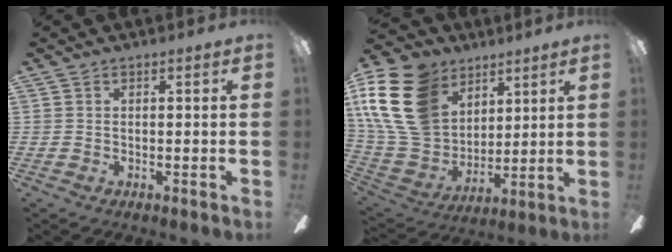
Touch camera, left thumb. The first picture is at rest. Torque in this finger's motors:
{"motor_torque": [0.54, 0.69, 1.81, -0.96, 0.61]}